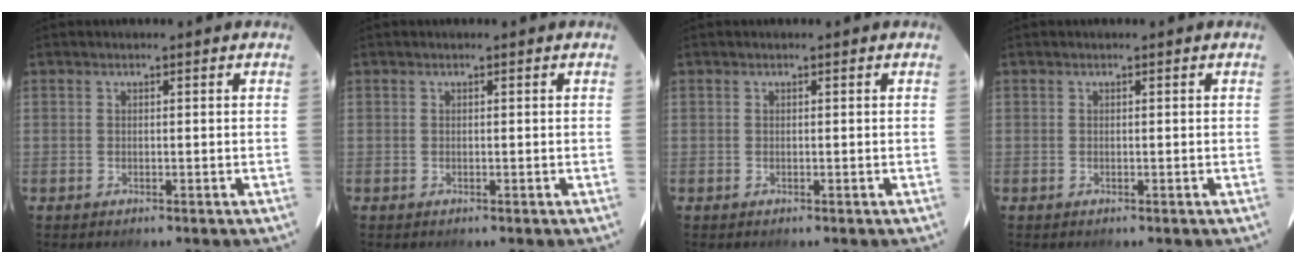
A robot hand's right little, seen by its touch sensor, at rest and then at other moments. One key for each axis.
{"total": 0.0}
{"total": 0.0}
{"total": 0.0}